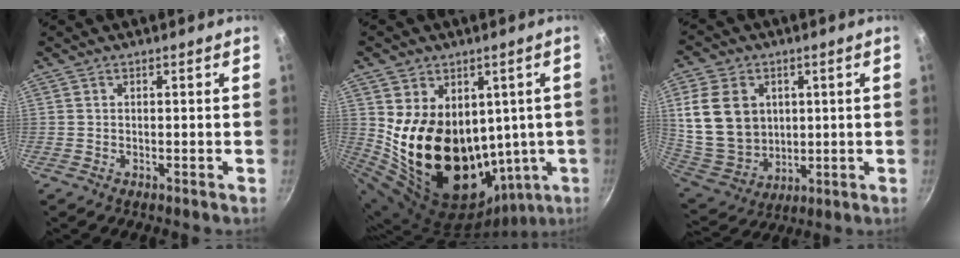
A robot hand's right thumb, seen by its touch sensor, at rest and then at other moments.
{"total": 22.7, "force": [2.7, 16.4, 15.4], "torque": [-0.235, -0.026, 0.076]}
{"total": 16.1, "force": [3.5, 12.7, 9.2], "torque": [-0.158, -0.016, 0.087]}